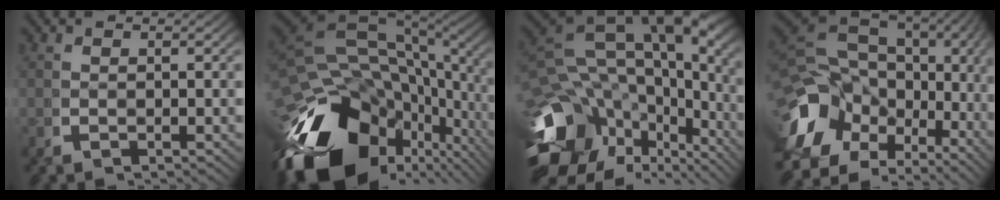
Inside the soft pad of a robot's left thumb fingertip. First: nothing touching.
{"total": 22.4, "force": [-3.7, 14.3, 16.8], "torque": [-0.269, -0.046, -0.038]}
{"total": 20.9, "force": [-1.1, 14.3, 15.2], "torque": [-0.277, -0.041, -0.003]}
{"total": 18.5, "force": [-1.4, 13.4, 12.7], "torque": [-0.222, -0.029, -0.008]}